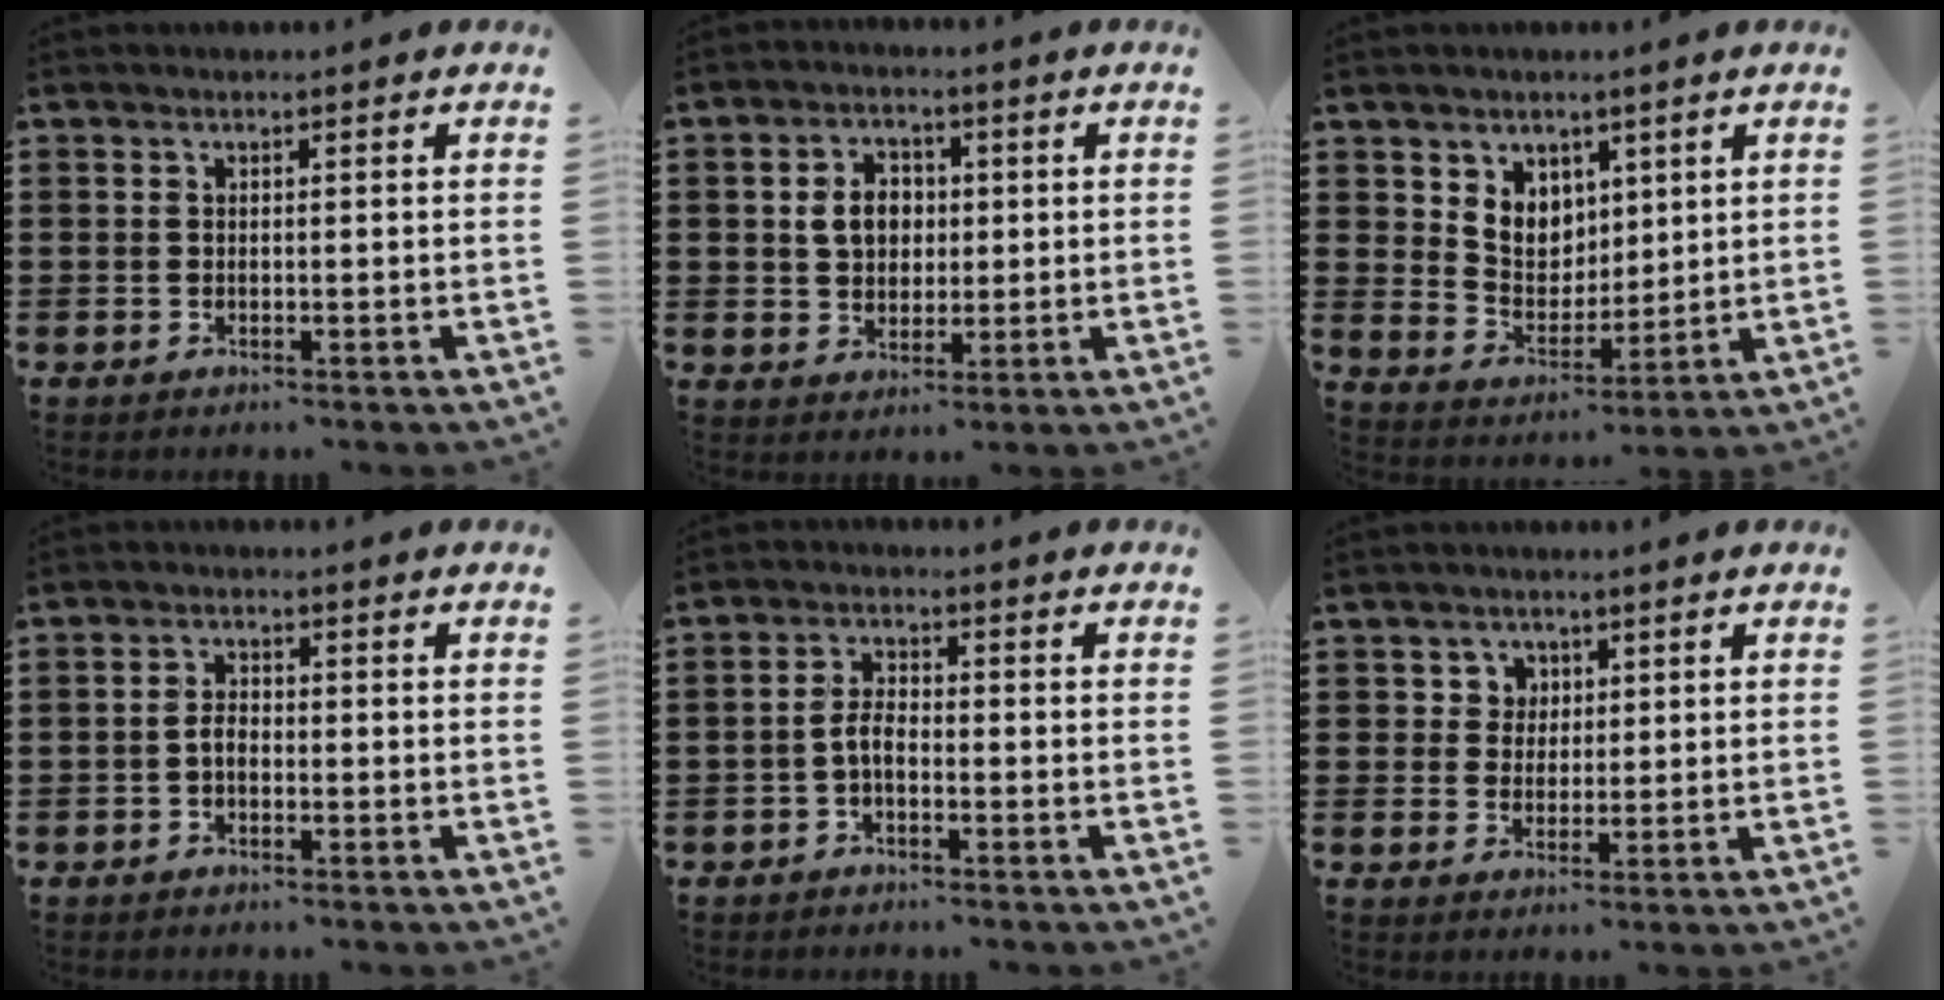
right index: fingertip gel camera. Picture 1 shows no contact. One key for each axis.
{"total": 5.4, "fx": 0.7, "fy": 4.3, "fz": 3.2, "tx": -0.075, "ty": 0.009, "tz": 0.004}
{"total": 6.2, "fx": 3.7, "fy": 4.9, "fz": 0.7, "tx": -0.038, "ty": -0.007, "tz": 0.069}
{"total": 2.2, "fx": -0.7, "fy": 1.3, "fz": 1.7, "tx": -0.042, "ty": 0.002, "tz": -0.018}
{"total": 3.2, "fx": -1.2, "fy": 1.5, "fz": 2.6, "tx": -0.063, "ty": 0.001, "tz": -0.028}
{"total": 3.0, "fx": 1.2, "fy": 2.7, "fz": 0.4, "tx": -0.023, "ty": 0.011, "tz": 0.020}